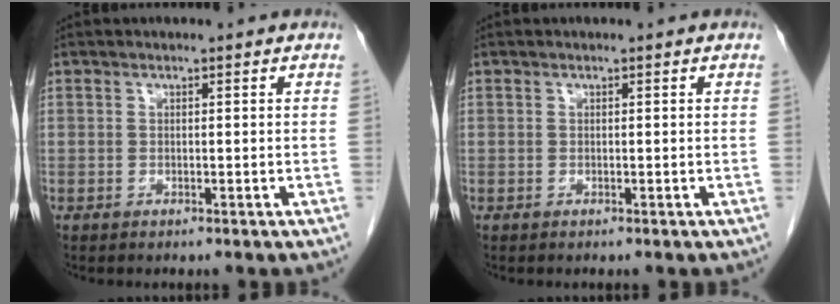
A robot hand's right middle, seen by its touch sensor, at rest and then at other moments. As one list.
[{"total": 0.0}]